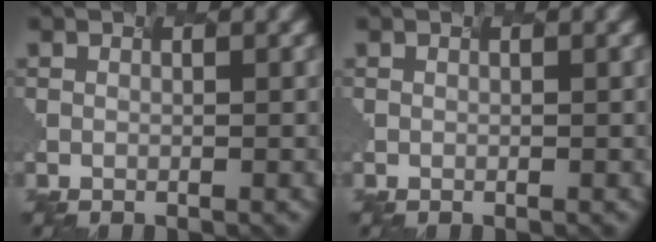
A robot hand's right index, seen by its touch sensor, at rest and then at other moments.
{"total": 0.0}